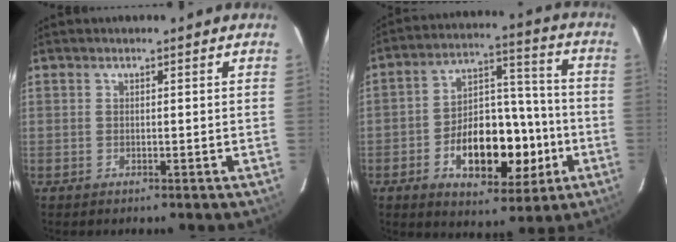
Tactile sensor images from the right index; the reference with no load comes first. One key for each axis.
{"total": 15.6, "fx": -4.7, "fy": 7.6, "fz": 12.8, "tx": -0.208, "ty": 0.024, "tz": -0.067}